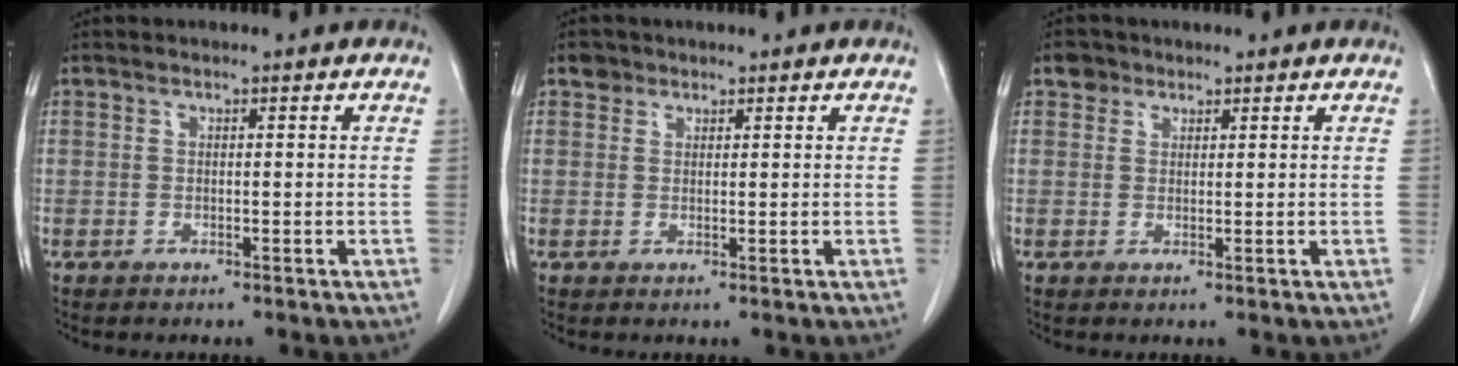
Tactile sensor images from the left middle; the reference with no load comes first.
{"total": 1.4, "force": [1.0, 1.0, 0.1], "torque": [0.005, 0.003, 0.013]}
{"total": 1.9, "force": [1.3, 1.4, 0.3], "torque": [-0.001, 0.003, 0.019]}